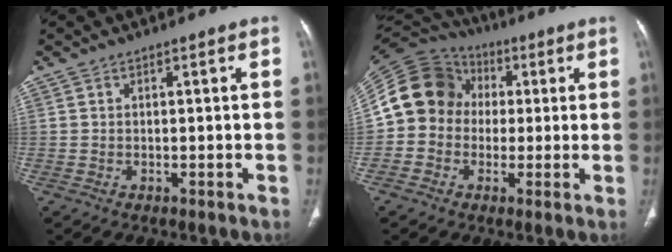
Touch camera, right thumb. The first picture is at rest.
{"total": 14.5, "force": [0.7, 12.9, 6.6], "torque": [-0.116, 0.038, 0.002]}